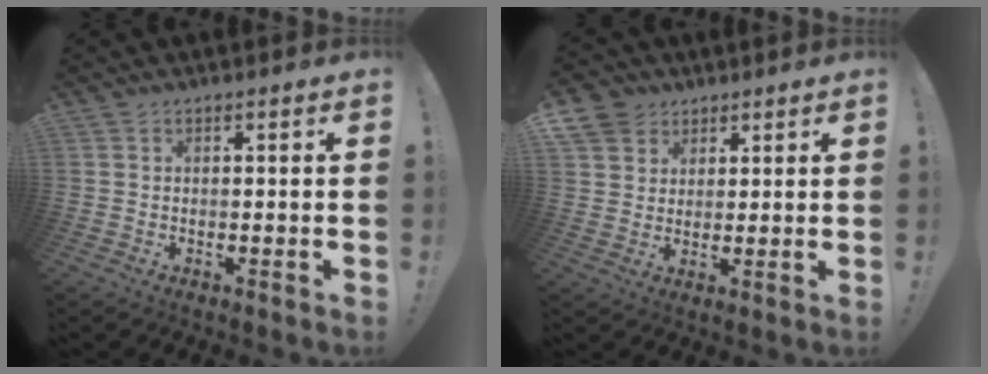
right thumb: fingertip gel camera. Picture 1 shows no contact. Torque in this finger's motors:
{"motor_torque": [1.21, 1.23, 0.05, 0.04, 0.02]}